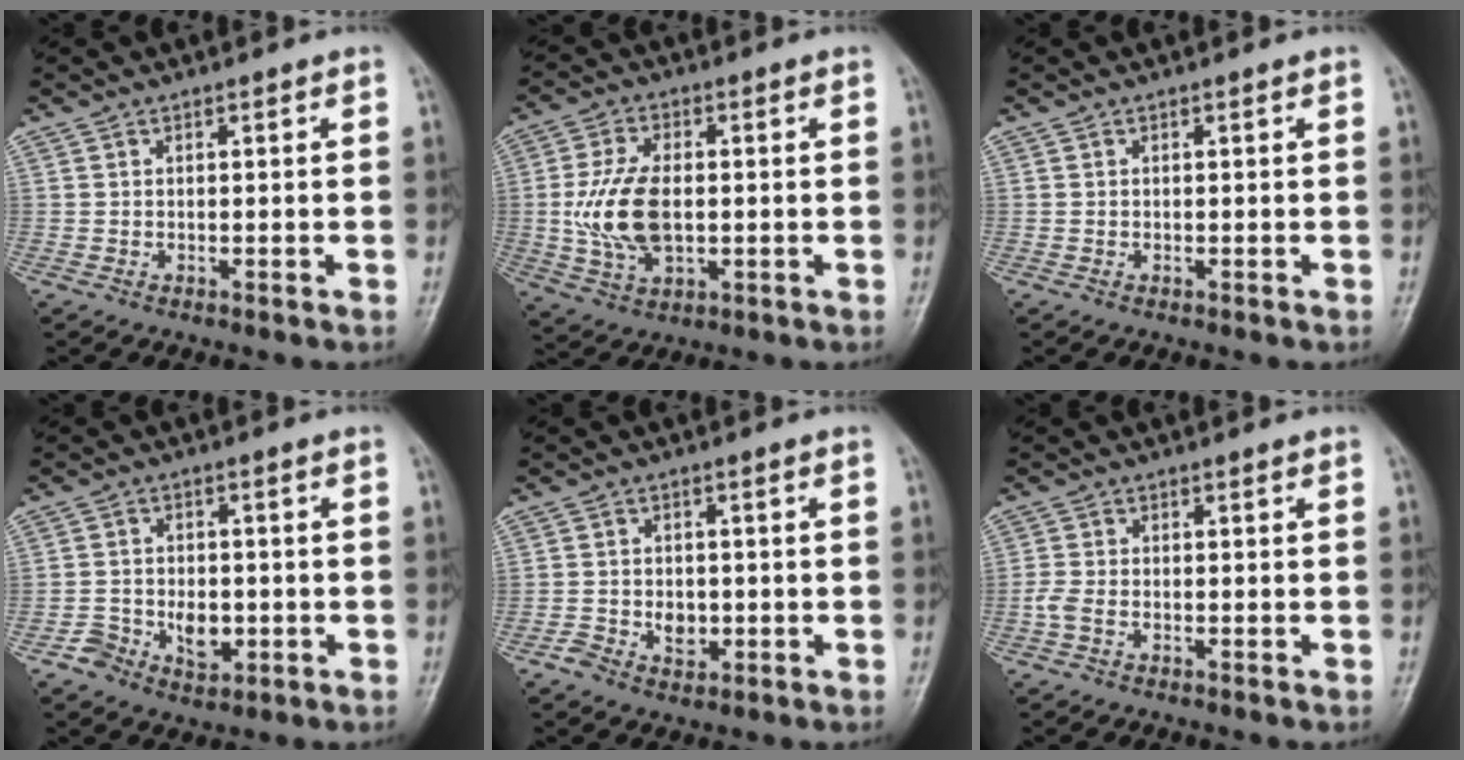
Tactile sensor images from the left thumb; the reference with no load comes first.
{"total": 11.3, "force": [-0.2, 6.8, 9.1], "torque": [-0.179, -0.003, 0.001]}
{"total": 0.0}
{"total": 6.5, "force": [-2.1, 4.9, 3.7], "torque": [-0.038, 0.010, -0.029]}
{"total": 4.3, "force": [-1.3, 3.3, 2.4], "torque": [-0.025, 0.005, -0.017]}
{"total": 2.3, "force": [-0.9, 1.3, 1.7], "torque": [-0.037, 0.006, -0.020]}